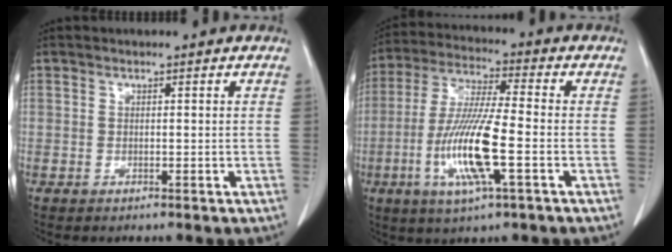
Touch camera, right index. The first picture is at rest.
{"total": 13.1, "force": [-3.7, 1.0, 12.5], "torque": [-0.257, -0.014, -0.072]}